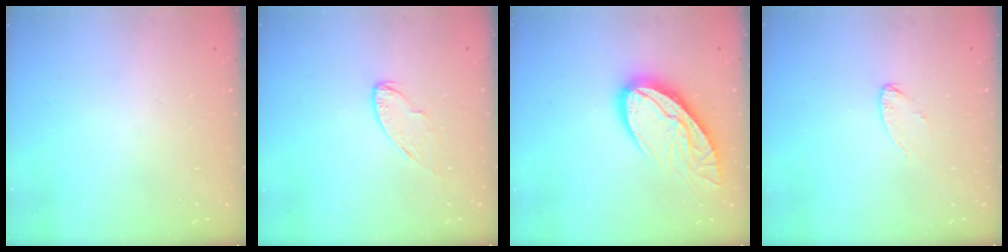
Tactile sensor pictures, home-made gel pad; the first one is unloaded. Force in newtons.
{"total": 4.9, "press": 4.9, "slide": 0.6}
{"total": 16.5, "press": 16.4, "slide": 1.7}
{"total": 4.1, "press": 4.0, "slide": 0.4}